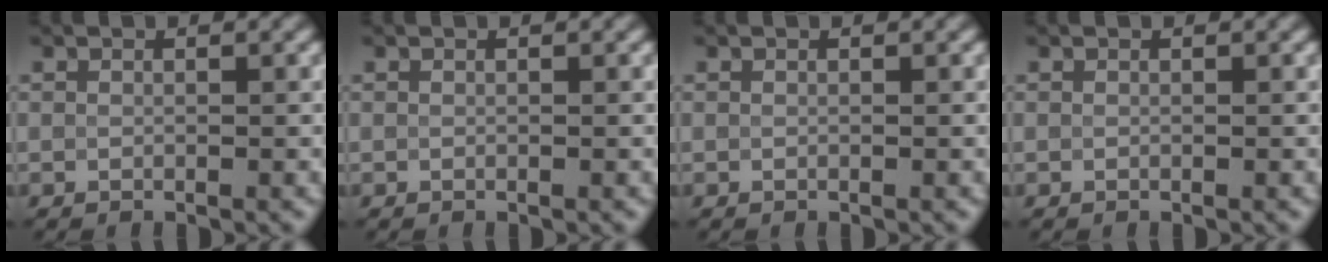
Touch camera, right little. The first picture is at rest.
{"total": 0.0}
{"total": 0.0}
{"total": 0.0}